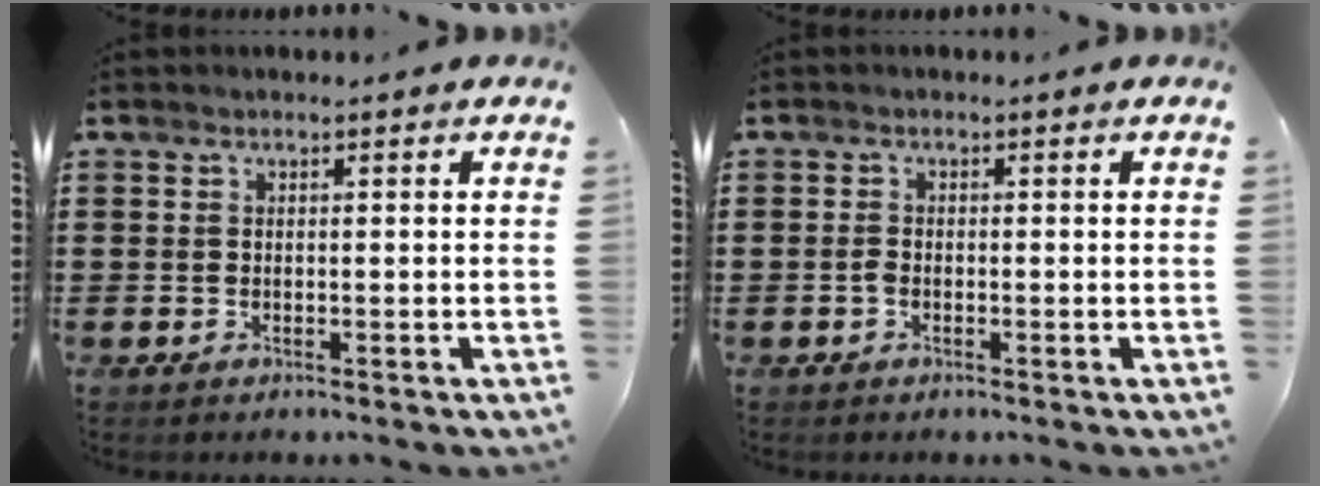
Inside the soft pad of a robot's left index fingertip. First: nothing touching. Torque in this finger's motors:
{"motor_torque": [0.37, 0.21, 0.15, 0.00]}